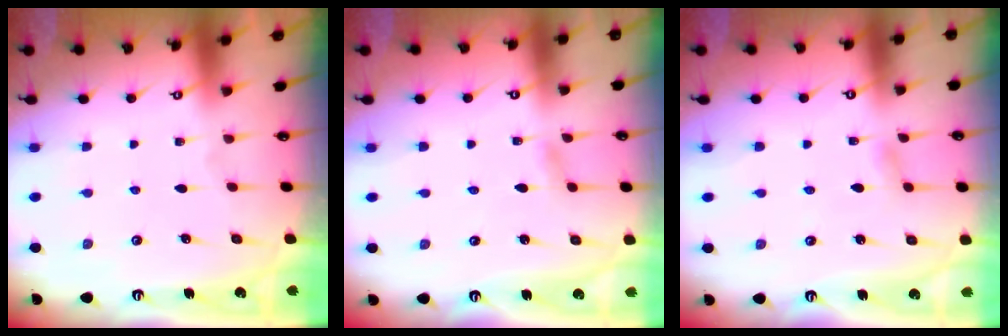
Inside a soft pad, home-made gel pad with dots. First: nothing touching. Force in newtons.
{"total": 2.4, "press": 2.4, "slide": 0.3}
{"total": 4.4, "press": 4.3, "slide": 0.4}